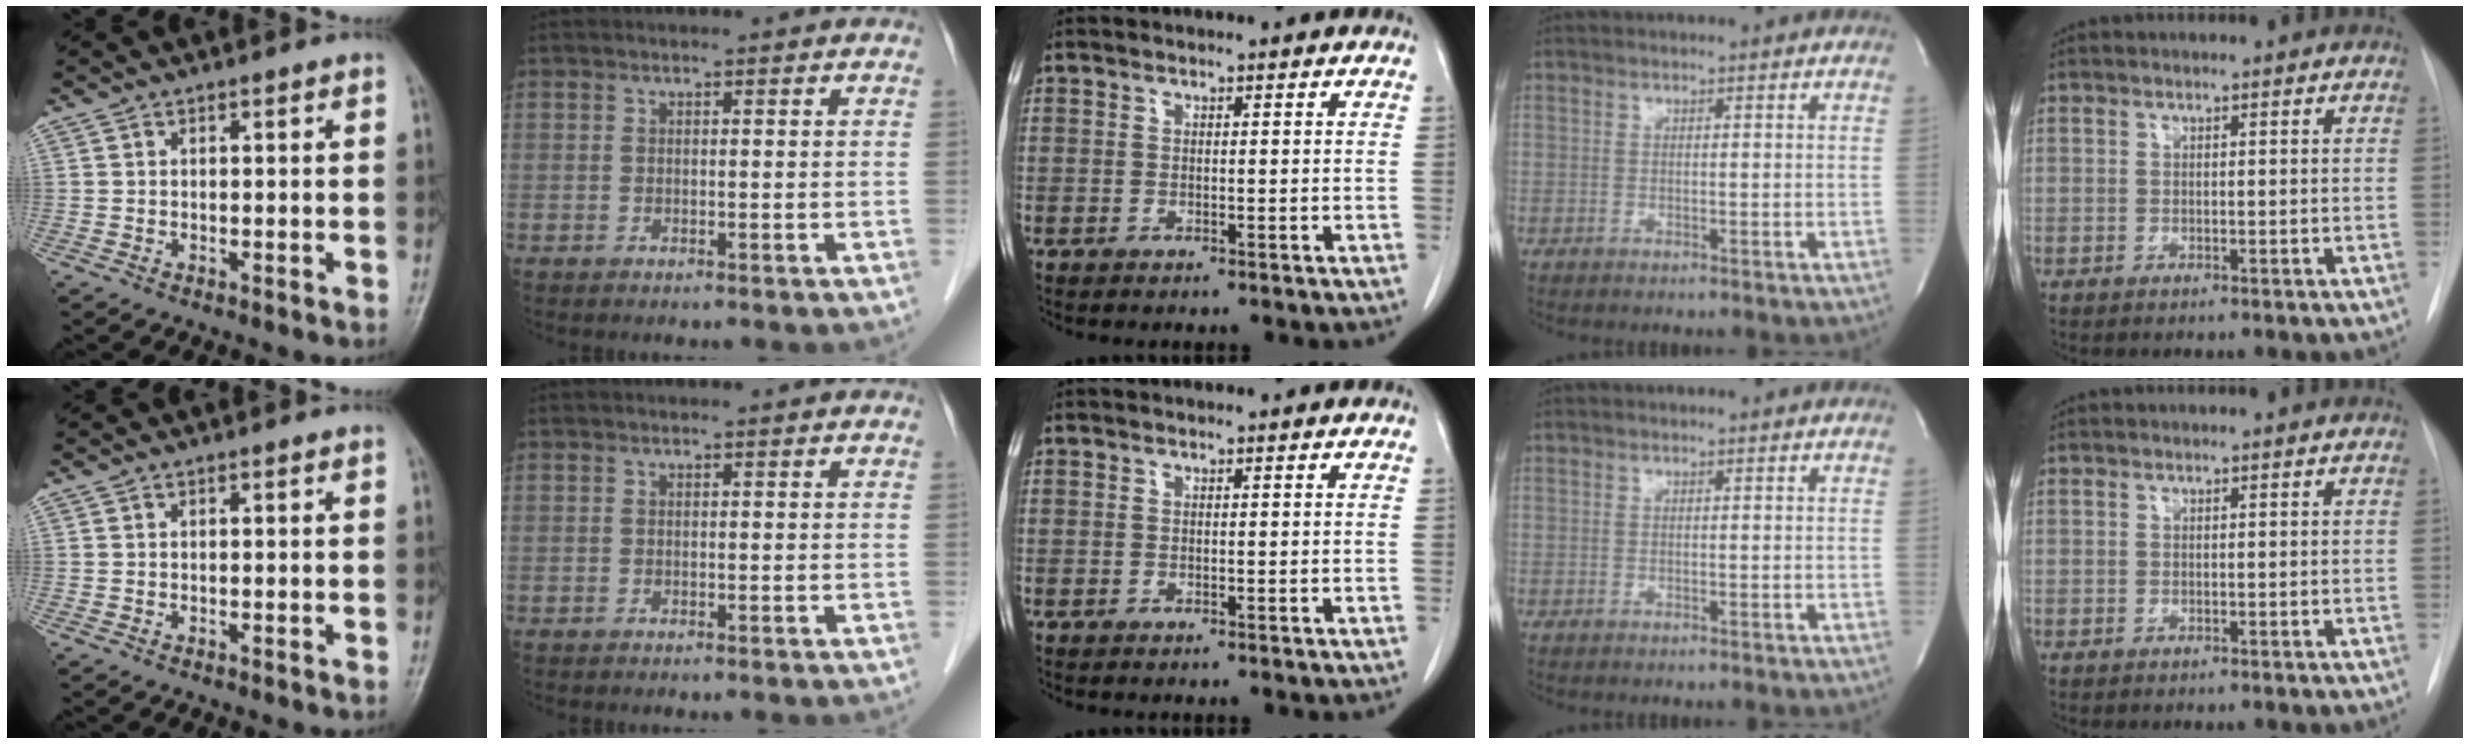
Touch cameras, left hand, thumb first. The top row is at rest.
{}